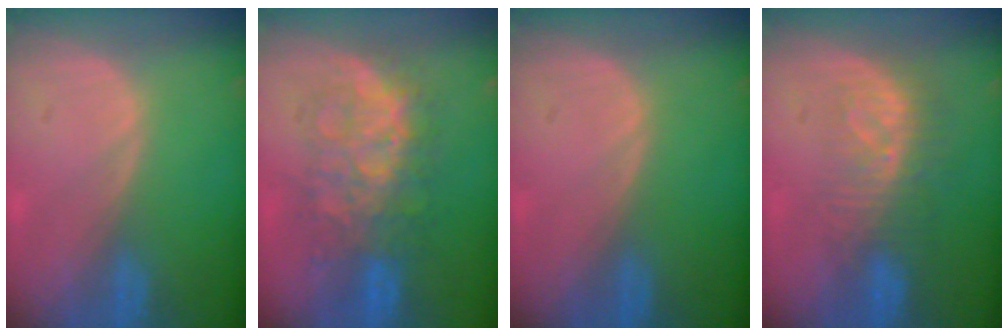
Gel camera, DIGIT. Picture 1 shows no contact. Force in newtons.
{"total": 8.9, "press": 8.9, "slide": 0.3}
{"total": 0.0}
{"total": 8.3, "press": 7.3, "slide": 3.9}